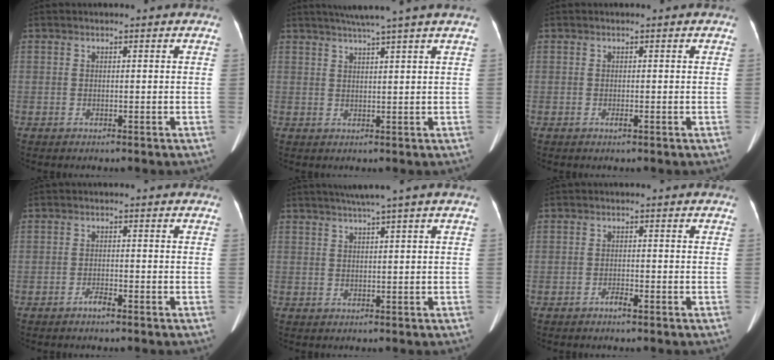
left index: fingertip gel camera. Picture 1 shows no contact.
{"total": 7.0, "force": [5.6, -1.6, 3.9], "torque": [-0.057, 0.016, 0.078]}
{"total": 0.5, "force": [-0.3, 0.1, 0.5], "torque": [-0.010, -0.001, -0.003]}
{"total": 1.6, "force": [-1.3, 0.2, 0.9], "torque": [-0.019, -0.001, -0.022]}
{"total": 4.2, "force": [2.9, -1.2, 2.8], "torque": [-0.045, 0.012, 0.053]}
{"total": 1.5, "force": [-1.1, 0.2, 0.9], "torque": [-0.018, 0.000, -0.017]}